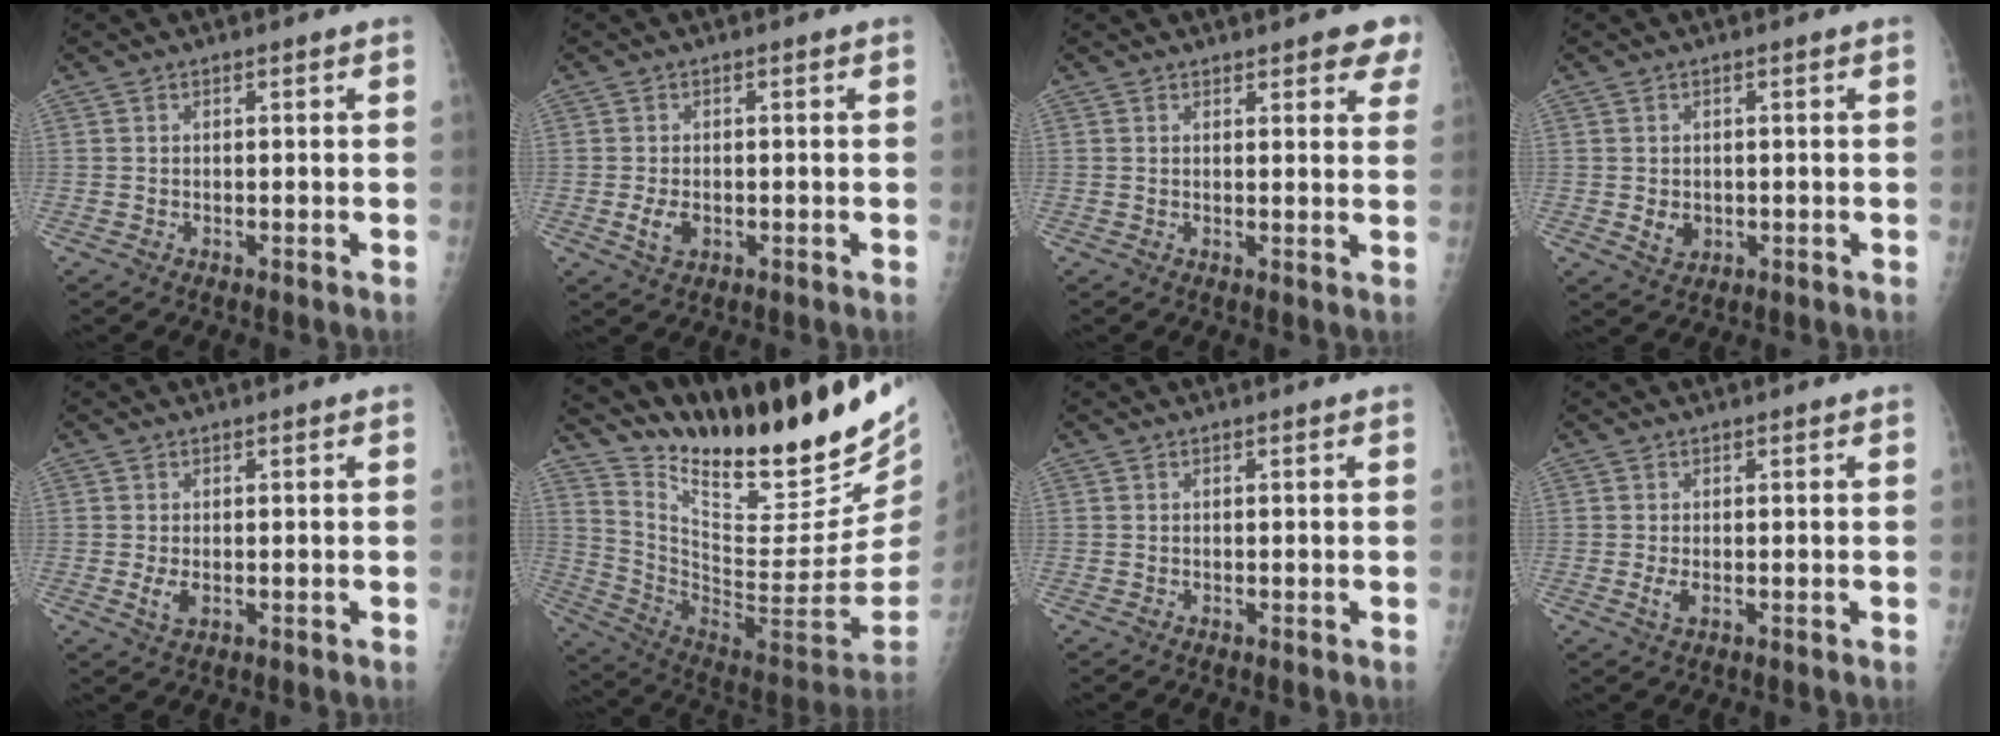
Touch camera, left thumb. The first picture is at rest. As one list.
[{"total": 3.0, "force": [-0.5, 2.0, 2.3], "torque": [-0.042, -0.005, -0.005]}, {"total": 6.1, "force": [4.4, 2.2, 3.6], "torque": [-0.010, -0.015, 0.046]}, {"total": 2.8, "force": [0.0, 2.3, 1.6], "torque": [-0.018, -0.003, 0.009]}, {"total": 2.9, "force": [0.3, 1.5, 2.4], "torque": [-0.042, -0.008, 0.010]}, {"total": 31.2, "force": [24.2, 7.9, 18.1], "torque": [-0.263, -0.149, 0.373]}, {"total": 0.0}, {"total": 2.3, "force": [0.3, 1.1, 2.0], "torque": [-0.038, -0.005, 0.006]}]